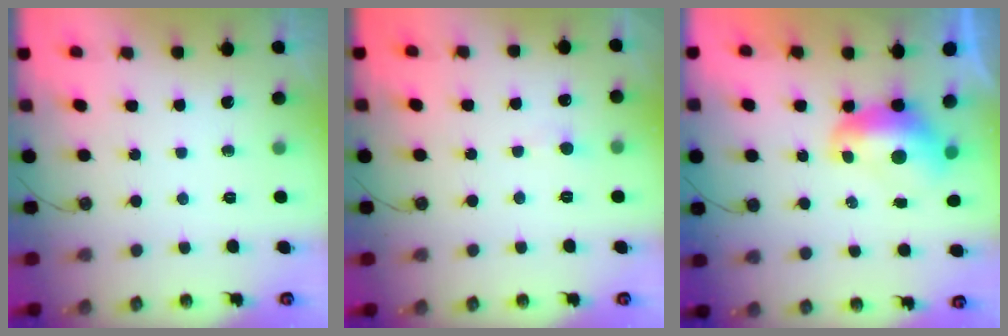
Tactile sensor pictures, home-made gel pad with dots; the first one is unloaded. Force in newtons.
{"total": 1.3, "press": 1.1, "slide": 0.6}
{"total": 1.6, "press": 1.4, "slide": 0.7}